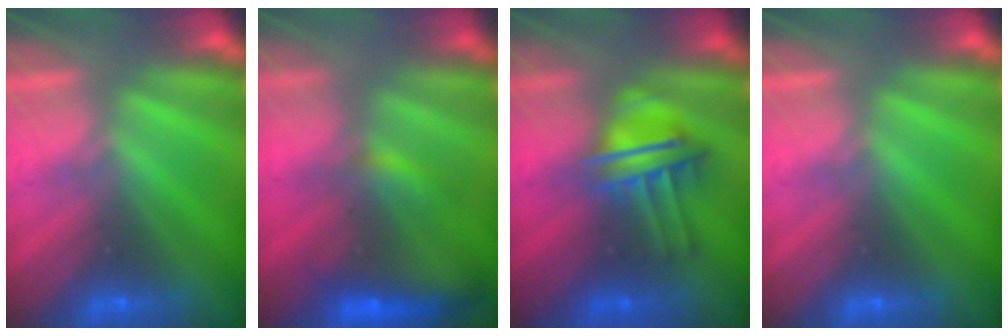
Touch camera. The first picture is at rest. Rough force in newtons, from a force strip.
{"total": 8.9}
{"total": 4.8}
{"total": 0.0}